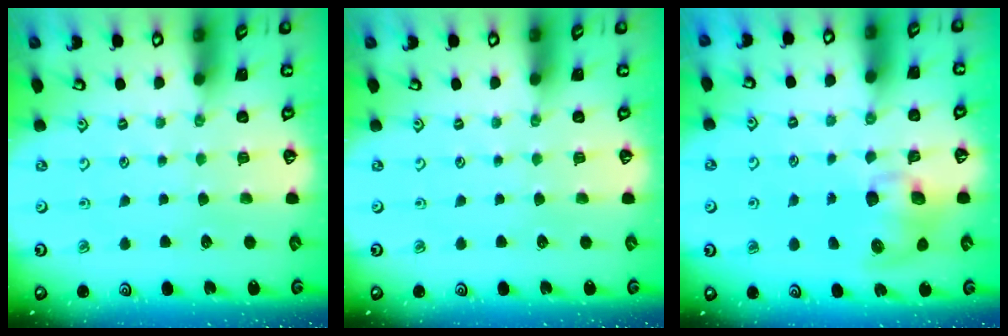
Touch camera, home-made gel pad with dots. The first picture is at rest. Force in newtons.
{"total": 0.0}
{"total": 8.7, "press": 8.6, "slide": 1.1}